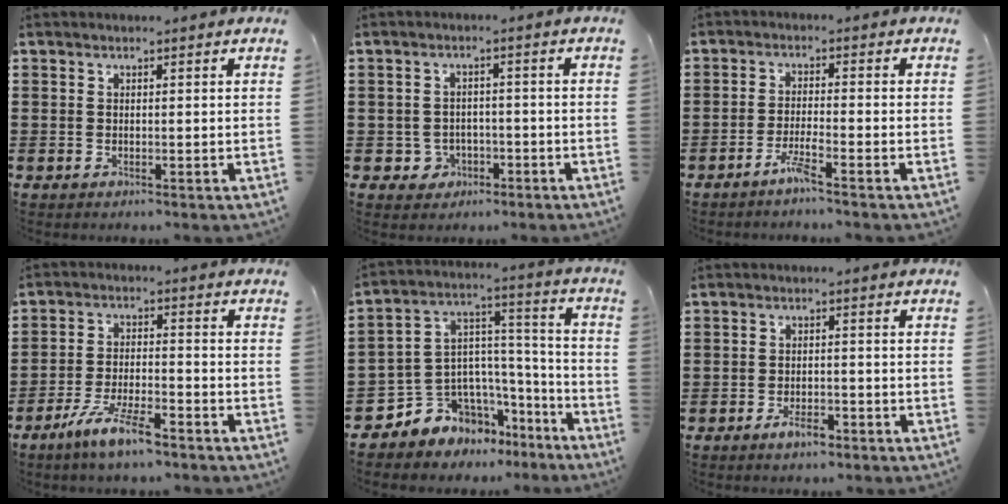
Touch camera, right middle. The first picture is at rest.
{"total": 2.9, "force": [-1.6, 2.3, 0.7], "torque": [-0.021, 0.005, -0.038]}
{"total": 3.5, "force": [-2.6, -0.1, 2.2], "torque": [-0.045, 0.001, -0.051]}
{"total": 7.1, "force": [-5.4, 1.1, 4.4], "torque": [-0.103, -0.005, -0.107]}
{"total": 6.9, "force": [-4.6, 5.2, -0.1], "torque": [-0.036, -0.015, -0.088]}
{"total": 2.9, "force": [-2.2, 1.2, 1.5], "torque": [-0.026, 0.004, -0.042]}